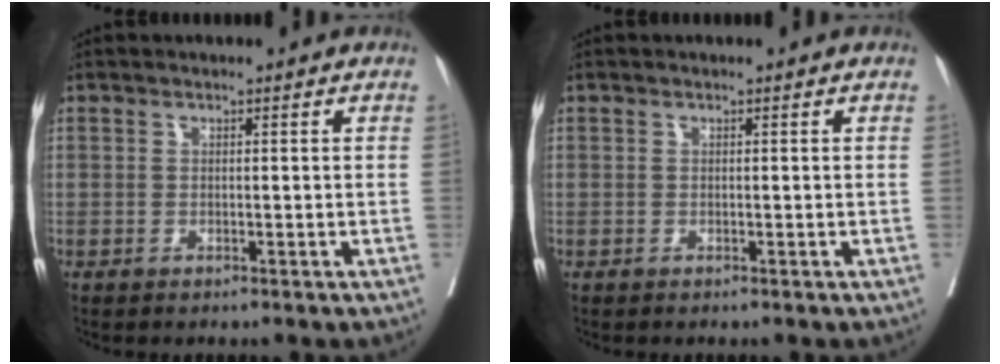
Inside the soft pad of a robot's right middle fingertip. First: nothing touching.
{"total": 0.0}